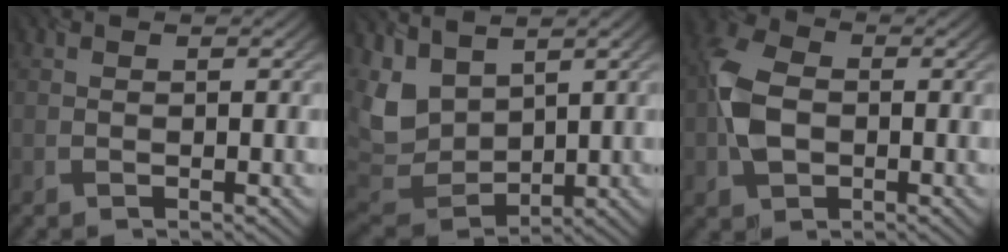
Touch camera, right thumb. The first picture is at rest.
{"total": 9.0, "force": [4.2, 5.5, 5.7], "torque": [-0.172, -0.002, 0.089]}
{"total": 7.1, "force": [-0.8, 5.1, 4.9], "torque": [-0.125, -0.001, -0.024]}